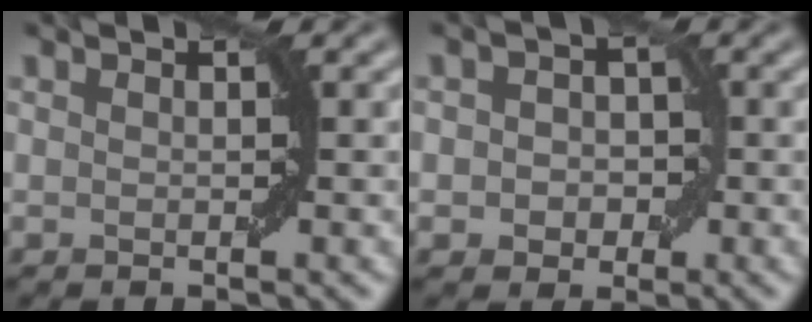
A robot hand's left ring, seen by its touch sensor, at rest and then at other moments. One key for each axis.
{"total": 2.6, "fx": -0.2, "fy": 2.3, "fz": 1.3, "tx": -0.002, "ty": 0.000, "tz": -0.012}